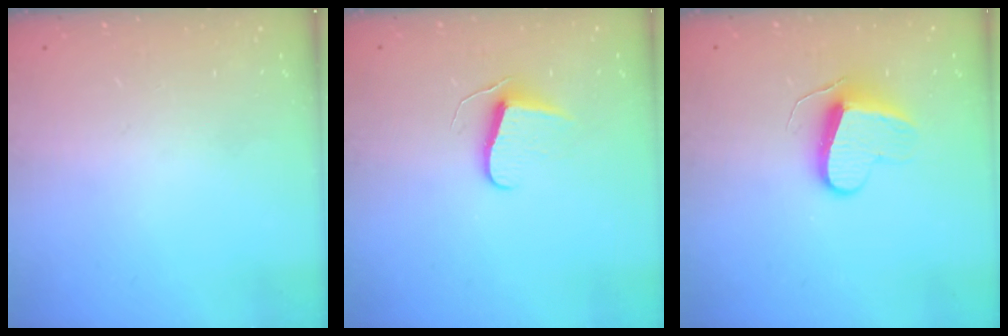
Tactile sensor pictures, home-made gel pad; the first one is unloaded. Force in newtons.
{"total": 7.5, "press": 7.4, "slide": 0.6}
{"total": 9.4, "press": 9.4, "slide": 0.4}